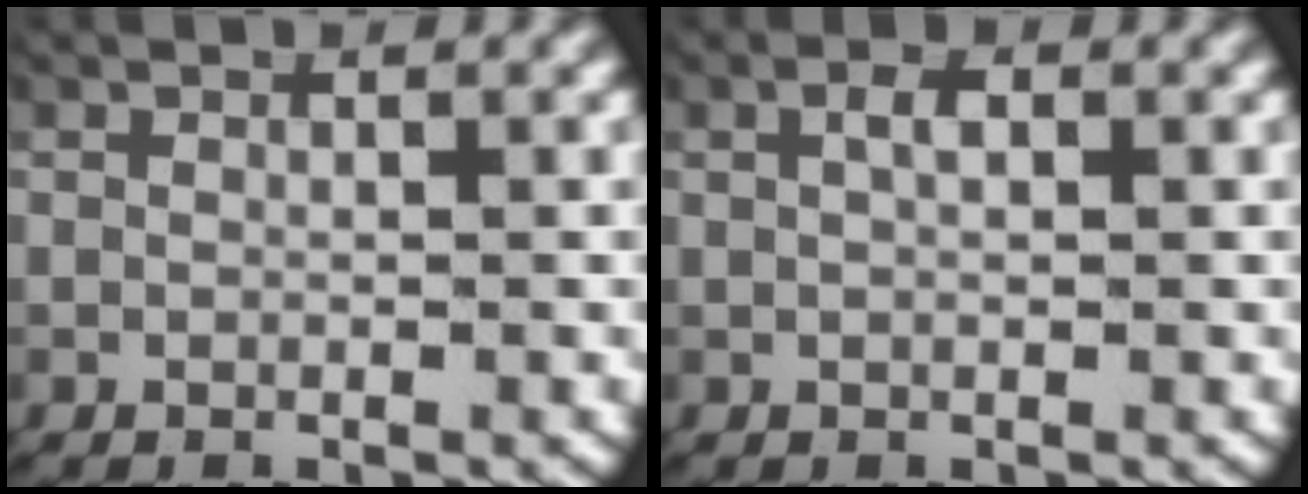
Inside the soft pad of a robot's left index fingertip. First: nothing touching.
{"total": 1.4, "force": [0.4, 0.6, 1.2], "torque": [-0.023, 0.000, 0.008]}